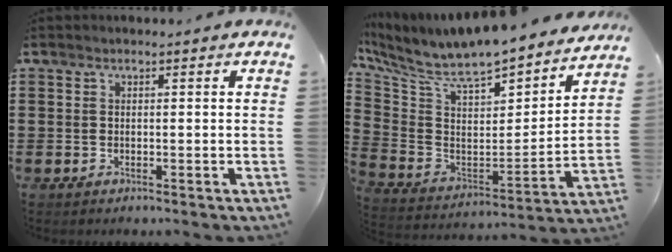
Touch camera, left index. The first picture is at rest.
{"total": 7.2, "force": [6.7, 1.5, 2.2], "torque": [-0.083, -0.072, 0.109]}